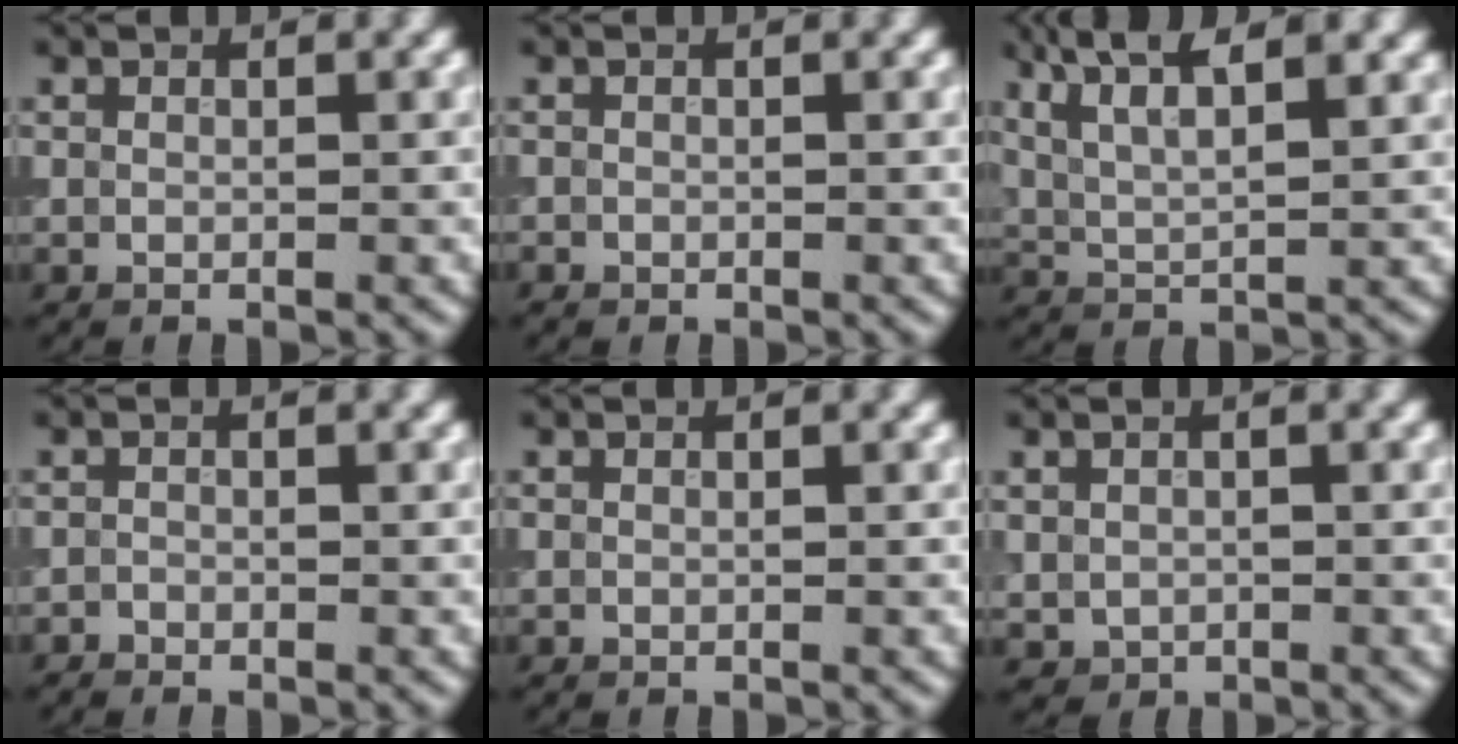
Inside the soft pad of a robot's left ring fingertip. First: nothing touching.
{"total": 0.6, "force": [-0.5, -0.2, -0.4], "torque": [0.005, 0.003, -0.007]}
{"total": 6.3, "force": [4.2, 1.9, 4.3], "torque": [-0.072, 0.033, 0.058]}
{"total": 0.8, "force": [-0.7, -0.2, -0.3], "torque": [0.000, 0.006, -0.012]}
{"total": 0.0}
{"total": 0.6, "force": [0.1, 0.6, -0.1], "torque": [-0.002, 0.003, 0.008]}